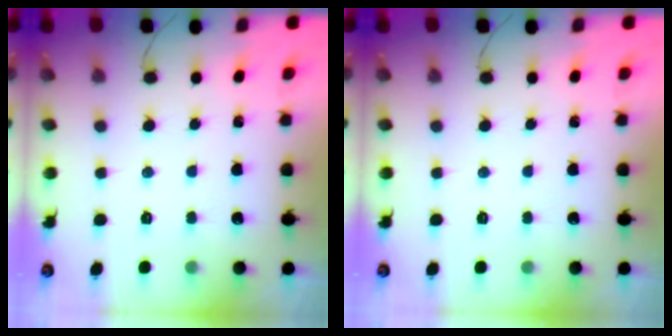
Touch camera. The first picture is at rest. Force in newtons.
{"total": 0.0}